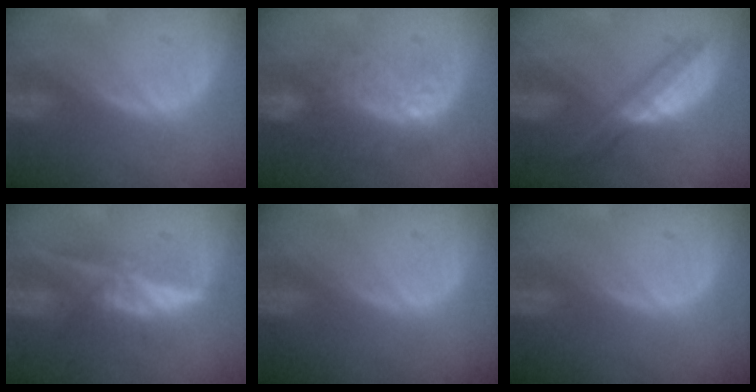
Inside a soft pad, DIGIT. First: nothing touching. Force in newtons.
{"total": 9.3, "press": 8.3, "slide": 4.2}
{"total": 5.4, "press": 5.3, "slide": 1.3}
{"total": 5.4, "press": 5.2, "slide": 1.6}
{"total": 0.0}
{"total": 0.0}